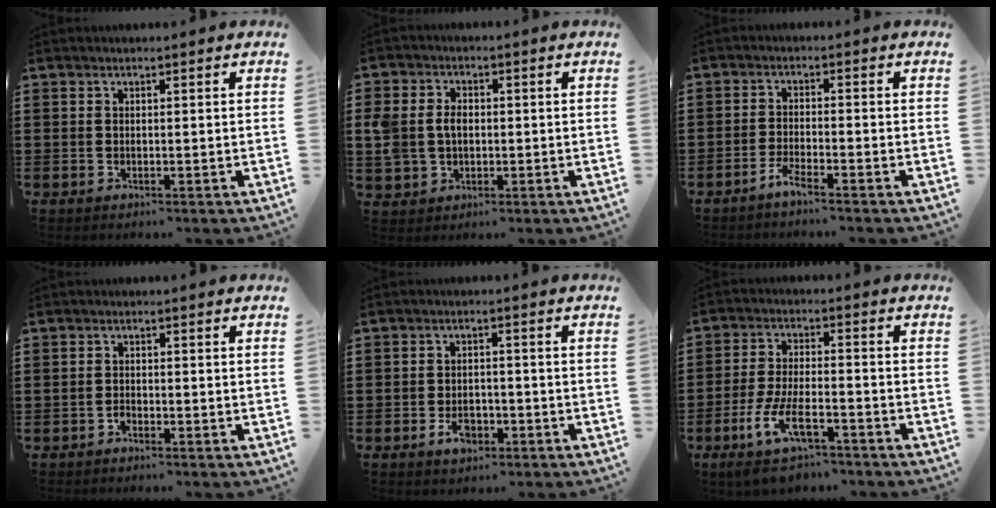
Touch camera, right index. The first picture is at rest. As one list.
[{"total": 4.7, "force": [0.1, 3.8, 2.8], "torque": [-0.078, 0.009, -0.006]}, {"total": 2.6, "force": [-2.4, -0.2, 1.1], "torque": [-0.035, -0.003, -0.049]}, {"total": 1.0, "force": [-0.8, 0.4, 0.2], "torque": [-0.005, 0.000, -0.018]}, {"total": 3.3, "force": [-1.7, 1.9, 2.2], "torque": [-0.030, 0.000, -0.032]}, {"total": 9.3, "force": [-5.3, 3.2, 6.9], "torque": [-0.156, -0.007, -0.099]}]